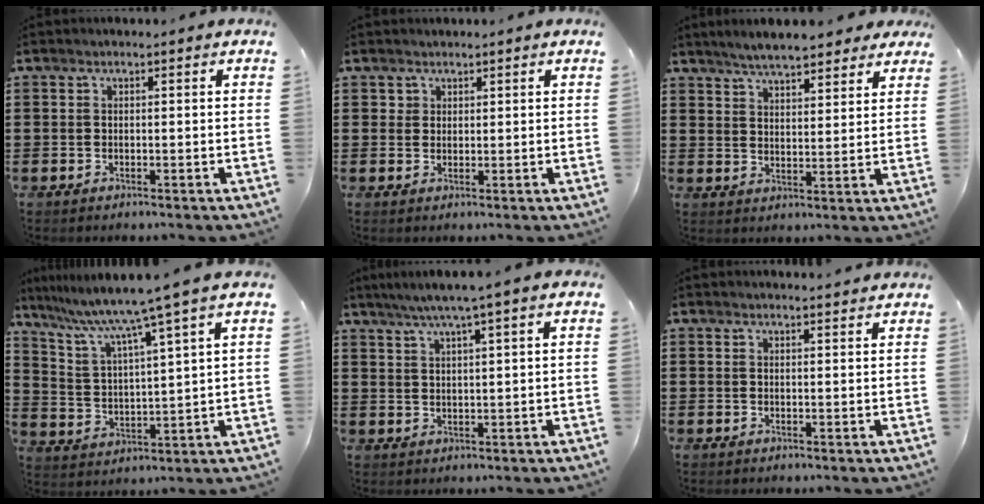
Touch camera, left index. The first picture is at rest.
{"total": 1.5, "force": [1.1, 1.1, 0.0], "torque": [0.004, -0.001, 0.021]}
{"total": 5.4, "force": [5.0, 1.0, 1.6], "torque": [-0.050, -0.010, 0.091]}
{"total": 8.1, "force": [6.5, -0.9, 4.6], "torque": [-0.118, -0.046, 0.101]}
{"total": 4.0, "force": [2.7, -0.4, 2.9], "torque": [-0.062, -0.005, 0.044]}
{"total": 1.5, "force": [1.4, -0.1, 0.2], "torque": [-0.008, -0.002, 0.029]}